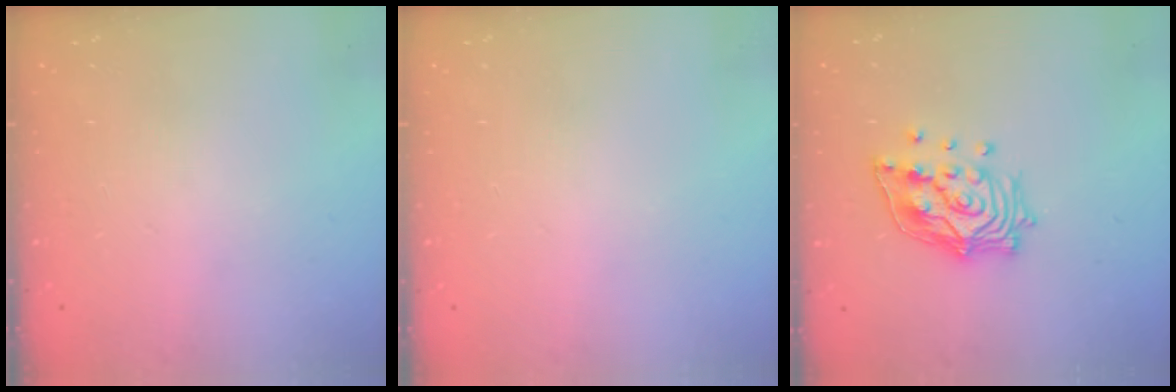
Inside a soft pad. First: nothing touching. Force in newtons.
{"total": 0.0}
{"total": 14.8, "press": 14.6, "slide": 2.2}